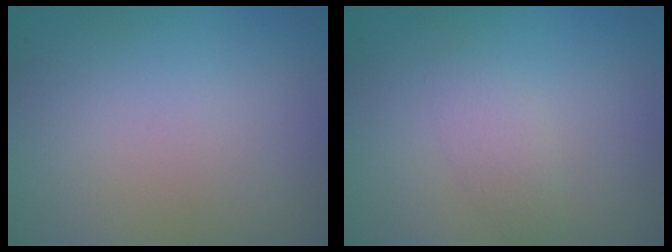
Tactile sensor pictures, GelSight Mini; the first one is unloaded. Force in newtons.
{"total": 1.5, "press": 1.5, "slide": 0.0}